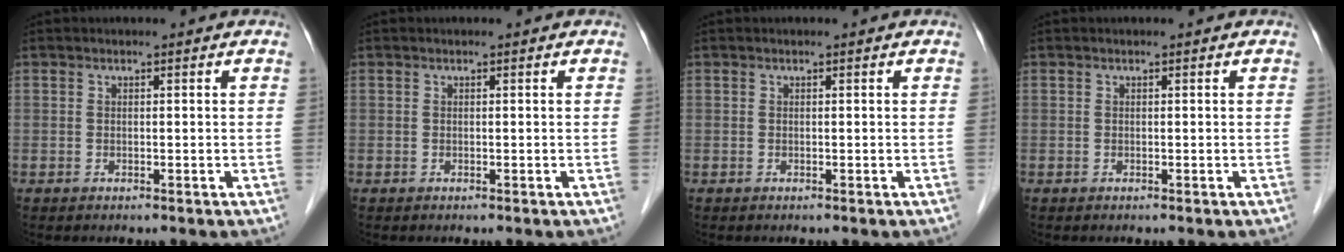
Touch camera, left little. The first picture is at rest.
{"total": 0.0}
{"total": 0.0}
{"total": 0.0}